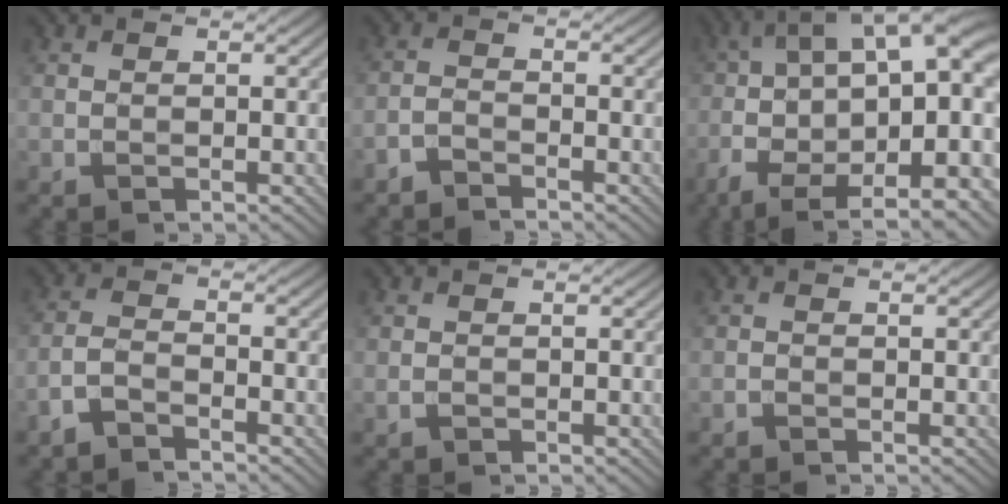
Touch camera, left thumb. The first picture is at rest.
{"total": 2.2, "force": [-2.0, 0.3, 0.7], "torque": [-0.015, 0.002, -0.049]}
{"total": 16.1, "force": [-1.2, 7.5, 14.2], "torque": [-0.242, 0.007, -0.017]}
{"total": 3.2, "force": [-2.7, 0.8, 1.6], "torque": [-0.036, 0.000, -0.068]}
{"total": 0.5, "force": [-0.3, 0.3, 0.3], "torque": [-0.007, -0.001, -0.005]}
{"total": 0.5, "force": [-0.4, 0.2, 0.2], "torque": [-0.002, 0.000, -0.009]}